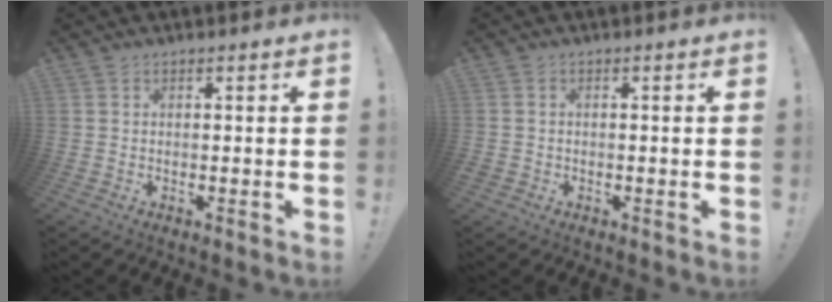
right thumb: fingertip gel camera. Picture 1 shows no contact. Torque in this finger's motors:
{"motor_torque": [-0.06, 0.18, 0.17, -0.11, 0.06]}